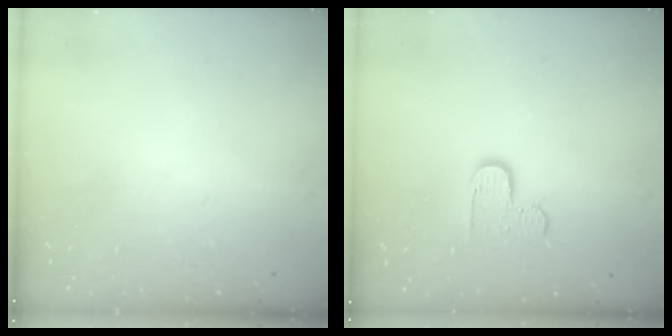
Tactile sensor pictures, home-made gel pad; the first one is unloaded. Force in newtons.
{"total": 6.2, "press": 6.2, "slide": 0.3}